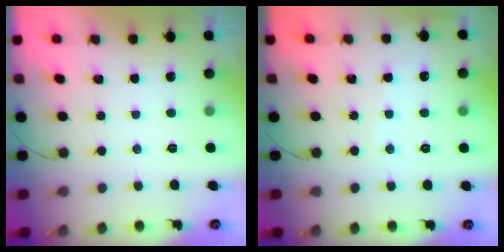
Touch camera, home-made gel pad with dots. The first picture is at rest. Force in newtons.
{"total": 1.8, "press": 1.8, "slide": 0.2}